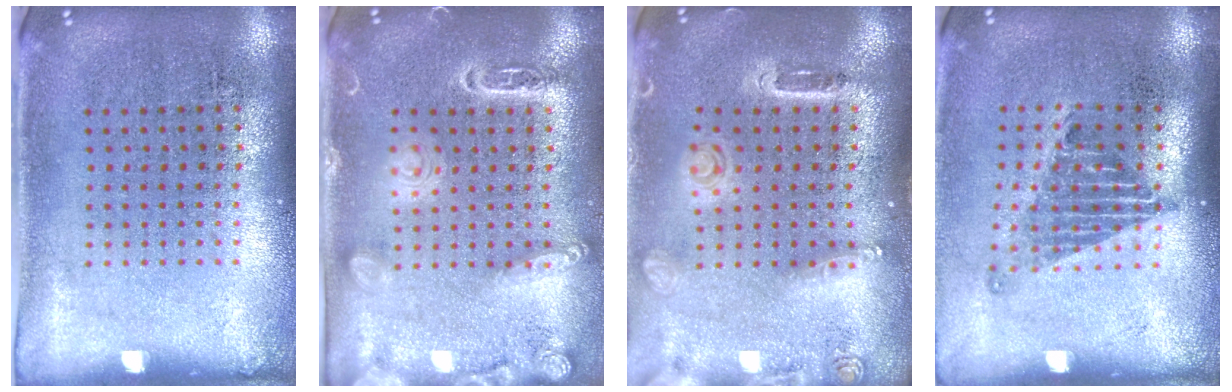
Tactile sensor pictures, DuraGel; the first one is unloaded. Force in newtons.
{"total": 1.9, "press": 1.8, "slide": 0.4}
{"total": 1.6, "press": 1.5, "slide": 0.3}
{"total": 1.3, "press": 1.0, "slide": 0.8}